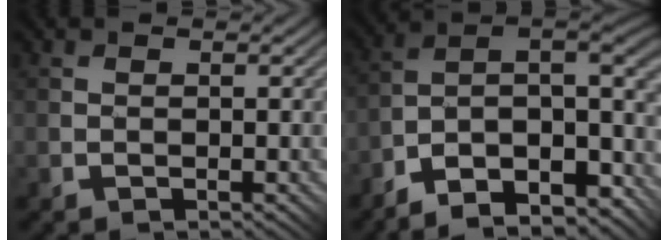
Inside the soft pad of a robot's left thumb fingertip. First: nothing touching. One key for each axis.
{"total": 14.5, "fx": -9.3, "fy": 5.3, "fz": 9.9, "tx": -0.176, "ty": -0.007, "tz": -0.143}